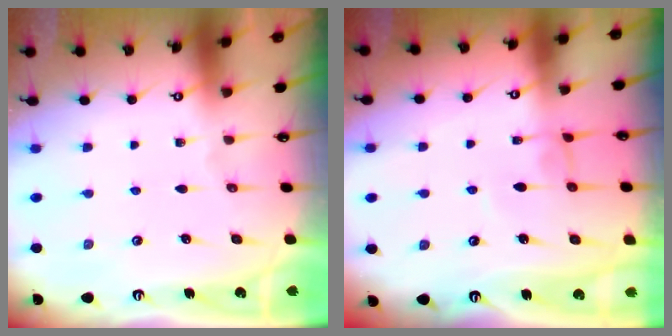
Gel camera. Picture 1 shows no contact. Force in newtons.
{"total": 1.9, "press": 1.9, "slide": 0.2}